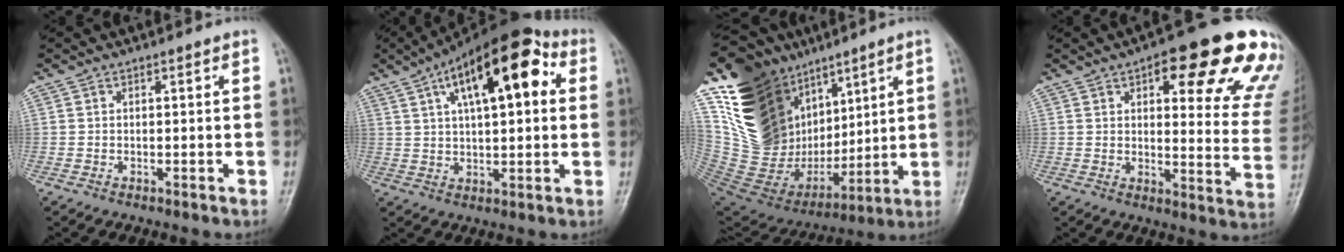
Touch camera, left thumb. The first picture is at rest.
{"total": 17.4, "force": [6.1, 7.4, 14.5], "torque": [-0.200, 0.019, 0.086]}
{"total": 29.2, "force": [12.3, 20.0, 17.3], "torque": [-0.298, -0.024, 0.250]}
{"total": 22.1, "force": [12.3, 6.9, 17.0], "torque": [-0.169, -0.039, 0.142]}